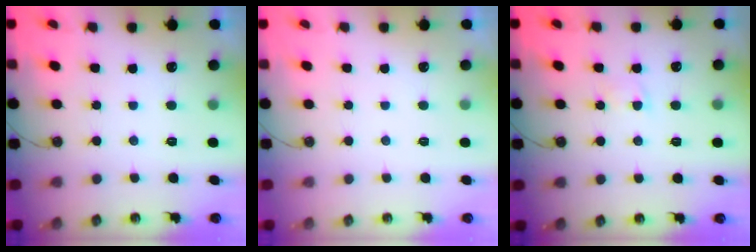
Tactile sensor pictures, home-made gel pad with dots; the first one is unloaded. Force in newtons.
{"total": 0.0}
{"total": 1.9, "press": 1.9, "slide": 0.3}